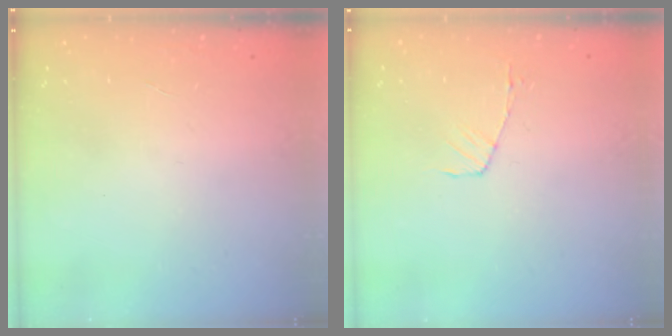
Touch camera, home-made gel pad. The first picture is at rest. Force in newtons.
{"total": 4.9, "press": 4.9, "slide": 0.6}